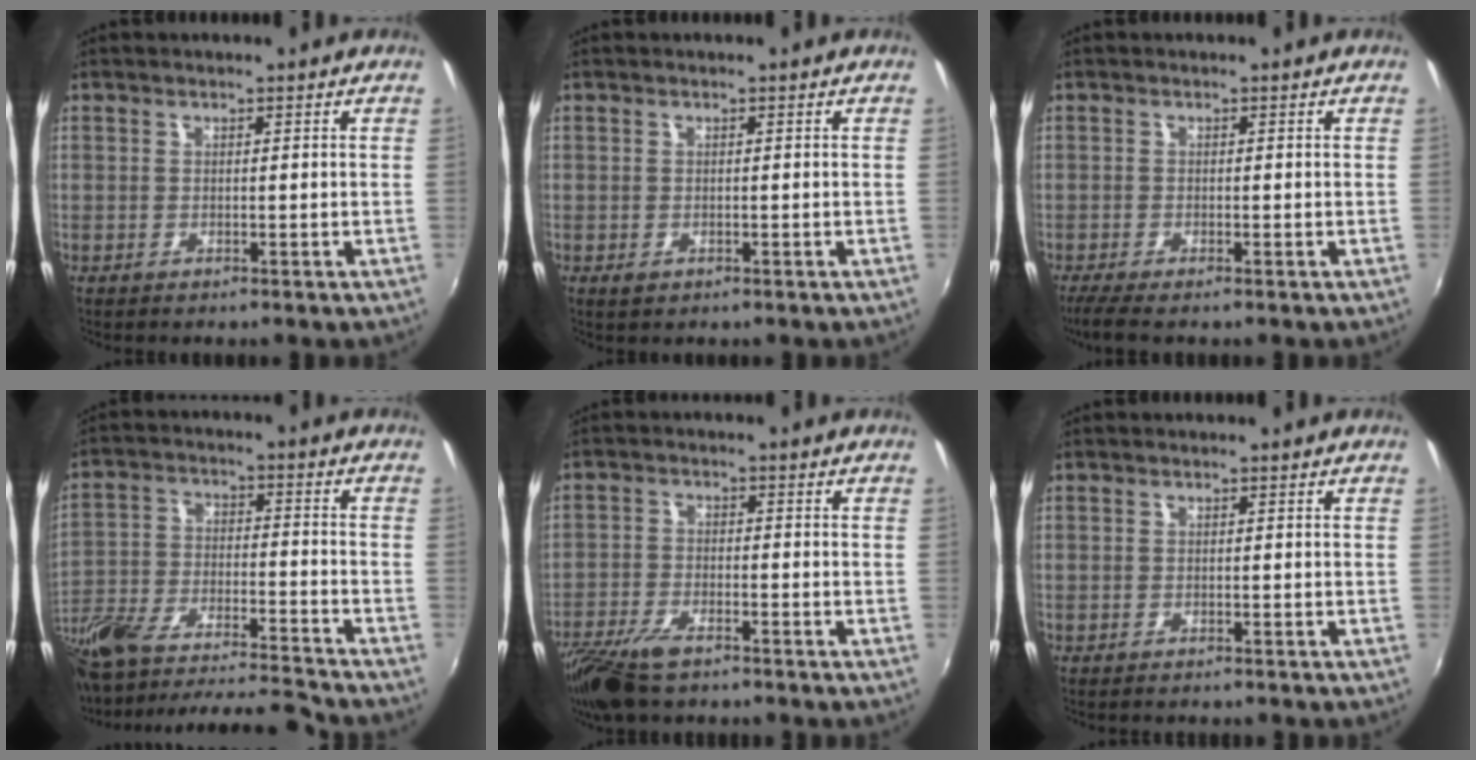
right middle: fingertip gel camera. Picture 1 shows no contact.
{"total": 1.0, "force": [-0.4, 0.7, 0.6], "torque": [-0.010, -0.002, -0.006]}
{"total": 3.1, "force": [-2.3, 0.0, 2.2], "torque": [-0.052, -0.012, -0.044]}
{"total": 18.4, "force": [-14.3, 4.2, 10.8], "torque": [-0.216, -0.052, -0.242]}
{"total": 10.3, "force": [-7.6, 3.5, 6.0], "torque": [-0.143, -0.028, -0.146]}
{"total": 1.1, "force": [-1.0, 0.1, 0.3], "torque": [-0.009, -0.005, -0.014]}